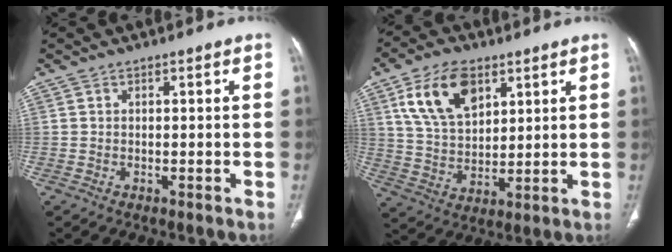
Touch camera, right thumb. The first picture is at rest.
{"total": 13.7, "force": [6.5, 8.0, 9.0], "torque": [-0.142, -0.019, 0.129]}